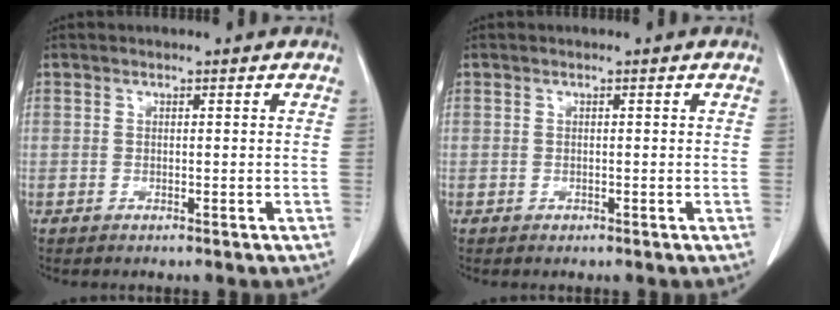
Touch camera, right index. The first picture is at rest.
{"total": 0.0}